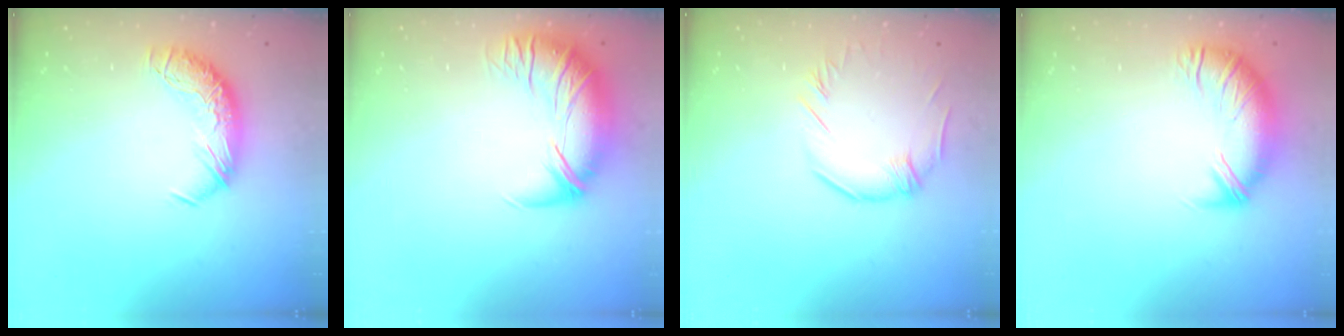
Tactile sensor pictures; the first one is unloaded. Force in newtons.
{"total": 2.8, "press": 0.1, "slide": 2.8}
{"total": 1.8, "press": 1.5, "slide": 1.0}
{"total": 3.2, "press": 1.5, "slide": 2.8}